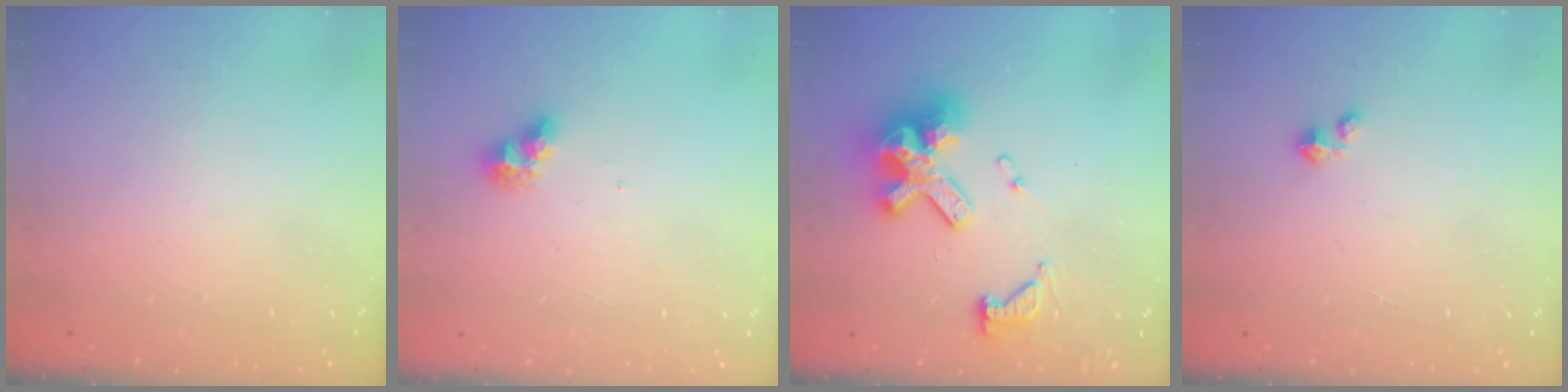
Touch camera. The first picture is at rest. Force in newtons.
{"total": 7.8, "press": 7.7, "slide": 0.9}
{"total": 14.4, "press": 14.4, "slide": 1.6}
{"total": 1.4, "press": 1.4, "slide": 0.2}